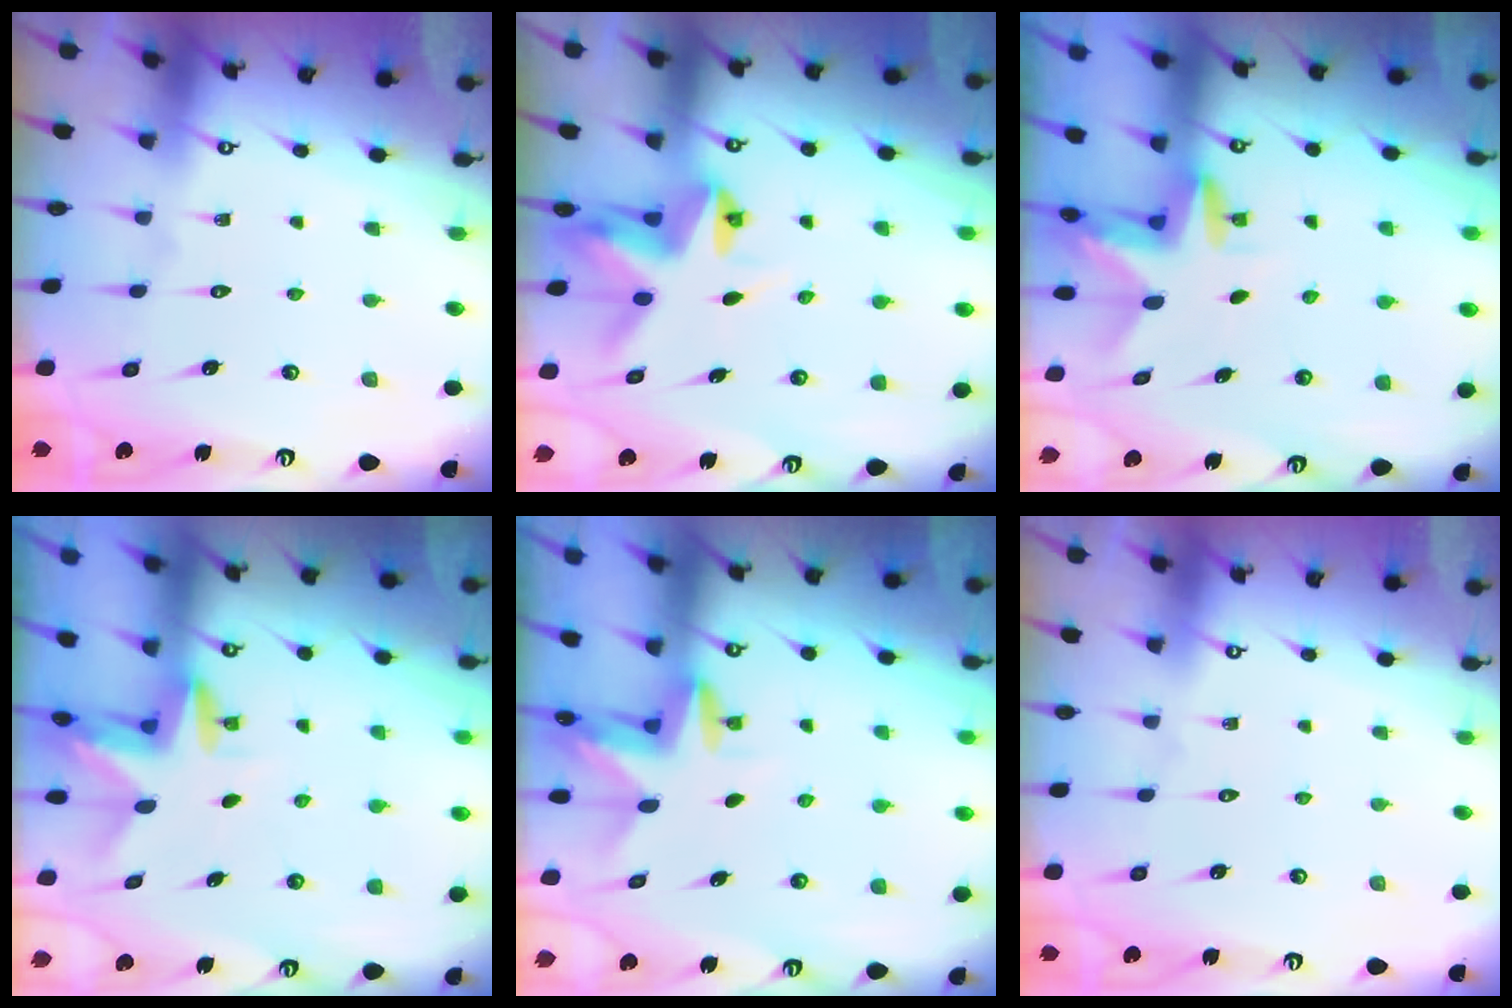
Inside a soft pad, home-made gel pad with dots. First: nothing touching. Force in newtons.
{"total": 4.6, "press": 4.6, "slide": 0.2}
{"total": 3.0, "press": 3.0, "slide": 0.2}
{"total": 3.0, "press": 3.0, "slide": 0.2}
{"total": 3.0, "press": 3.0, "slide": 0.2}
{"total": 0.0}